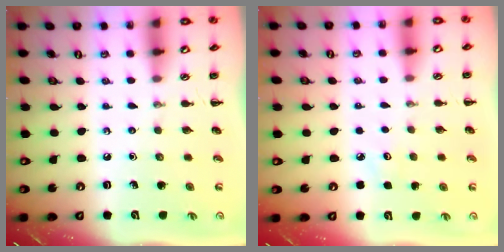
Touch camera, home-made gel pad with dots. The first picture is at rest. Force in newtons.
{"total": 2.8, "press": 2.7, "slide": 0.8}